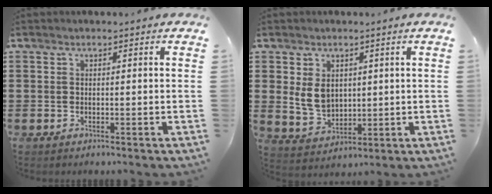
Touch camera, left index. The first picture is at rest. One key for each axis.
{"total": 5.1, "fx": 1.3, "fy": 4.0, "fz": 3.0, "tx": -0.068, "ty": 0.004, "tz": 0.022}